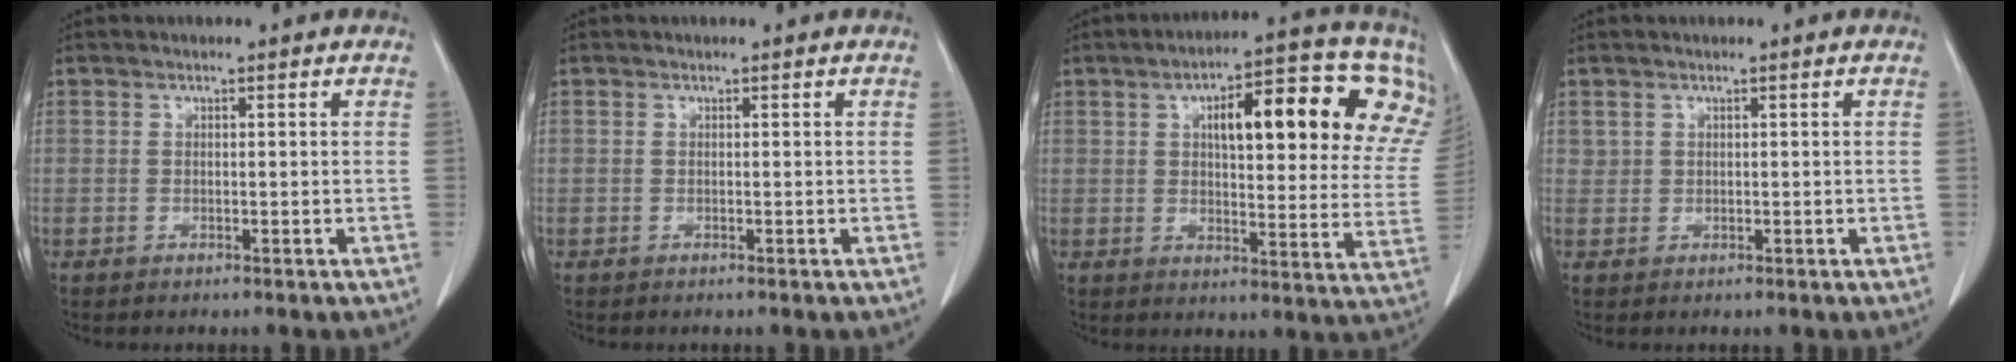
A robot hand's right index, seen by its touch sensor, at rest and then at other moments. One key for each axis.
{"total": 0.0}
{"total": 20.6, "fx": 8.4, "fy": 5.4, "fz": 18.0, "tx": -0.235, "ty": 0.029, "tz": 0.105}
{"total": 0.8, "fx": 0.4, "fy": 0.6, "fz": 0.1, "tx": 0.008, "ty": 0.006, "tz": 0.005}